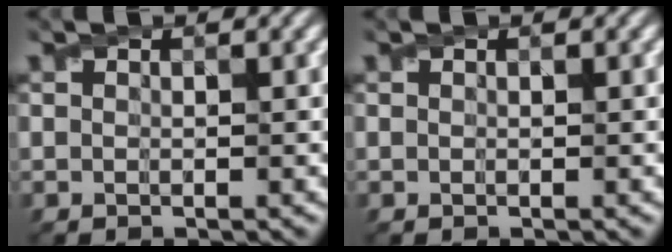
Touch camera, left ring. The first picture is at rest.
{"total": 0.0}